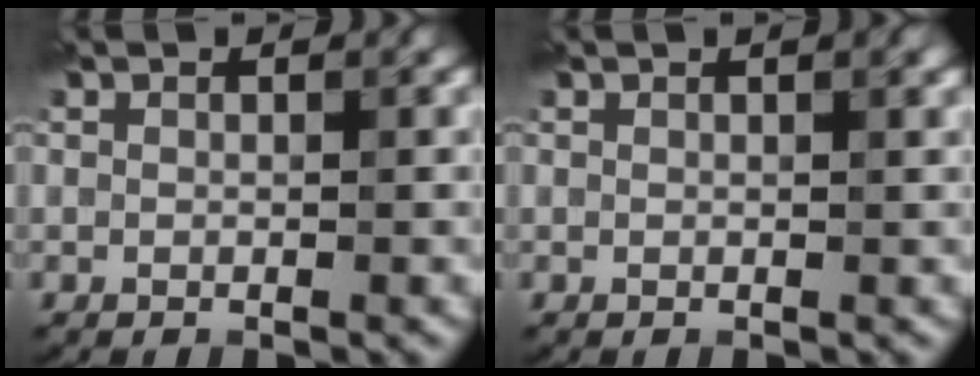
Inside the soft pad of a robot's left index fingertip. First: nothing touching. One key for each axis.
{"total": 1.3, "fx": 0.8, "fy": 0.3, "fz": 1.0, "tx": -0.008, "ty": 0.005, "tz": 0.009}